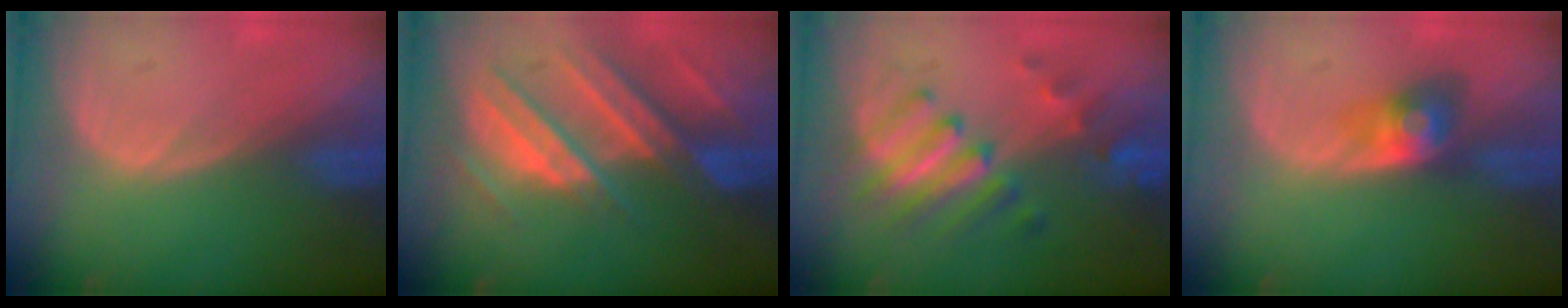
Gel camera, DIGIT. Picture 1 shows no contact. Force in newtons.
{"total": 10.4, "press": 9.2, "slide": 4.8}
{"total": 7.5, "press": 7.2, "slide": 2.0}
{"total": 3.9, "press": 3.9, "slide": 0.2}